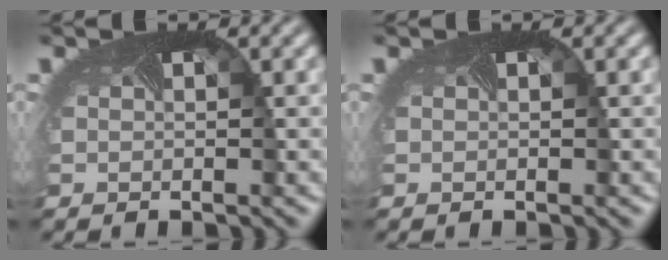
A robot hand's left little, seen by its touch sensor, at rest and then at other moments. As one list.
[{"total": 0.0}]